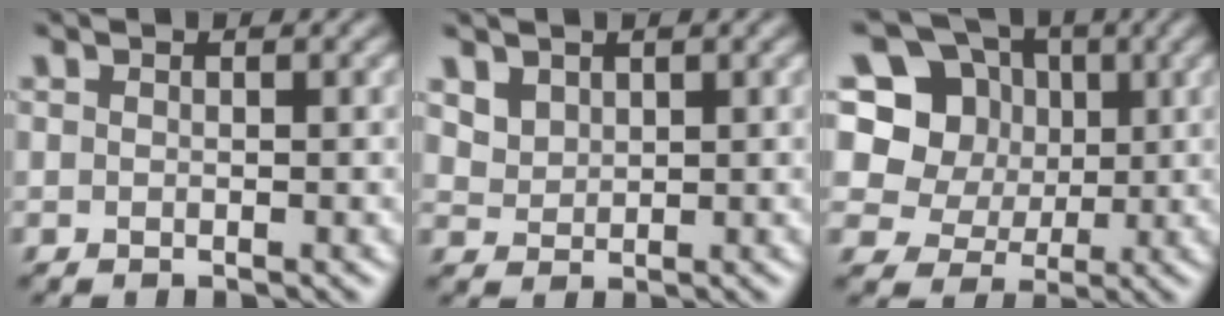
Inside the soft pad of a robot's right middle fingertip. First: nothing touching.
{"total": 2.2, "force": [1.5, 1.4, 0.8], "torque": [-0.026, -0.007, 0.041]}
{"total": 9.3, "force": [3.2, 7.8, 3.9], "torque": [-0.087, 0.022, 0.044]}